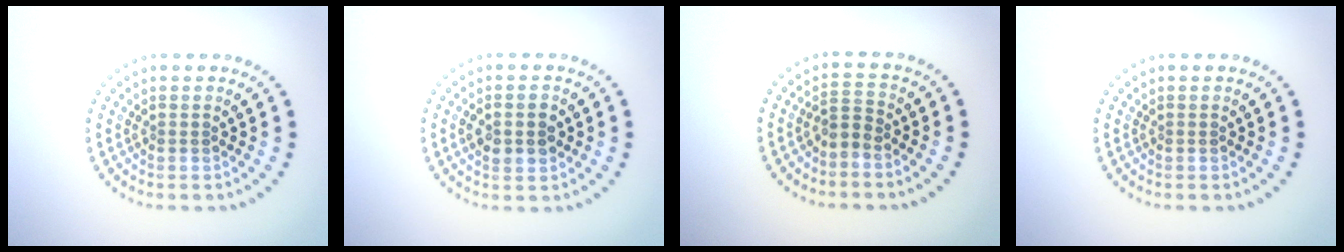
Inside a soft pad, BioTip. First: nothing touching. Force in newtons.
{"total": 2.8, "press": 2.8, "slide": 0.1}
{"total": 1.8, "press": 1.3, "slide": 1.2}
{"total": 0.0}